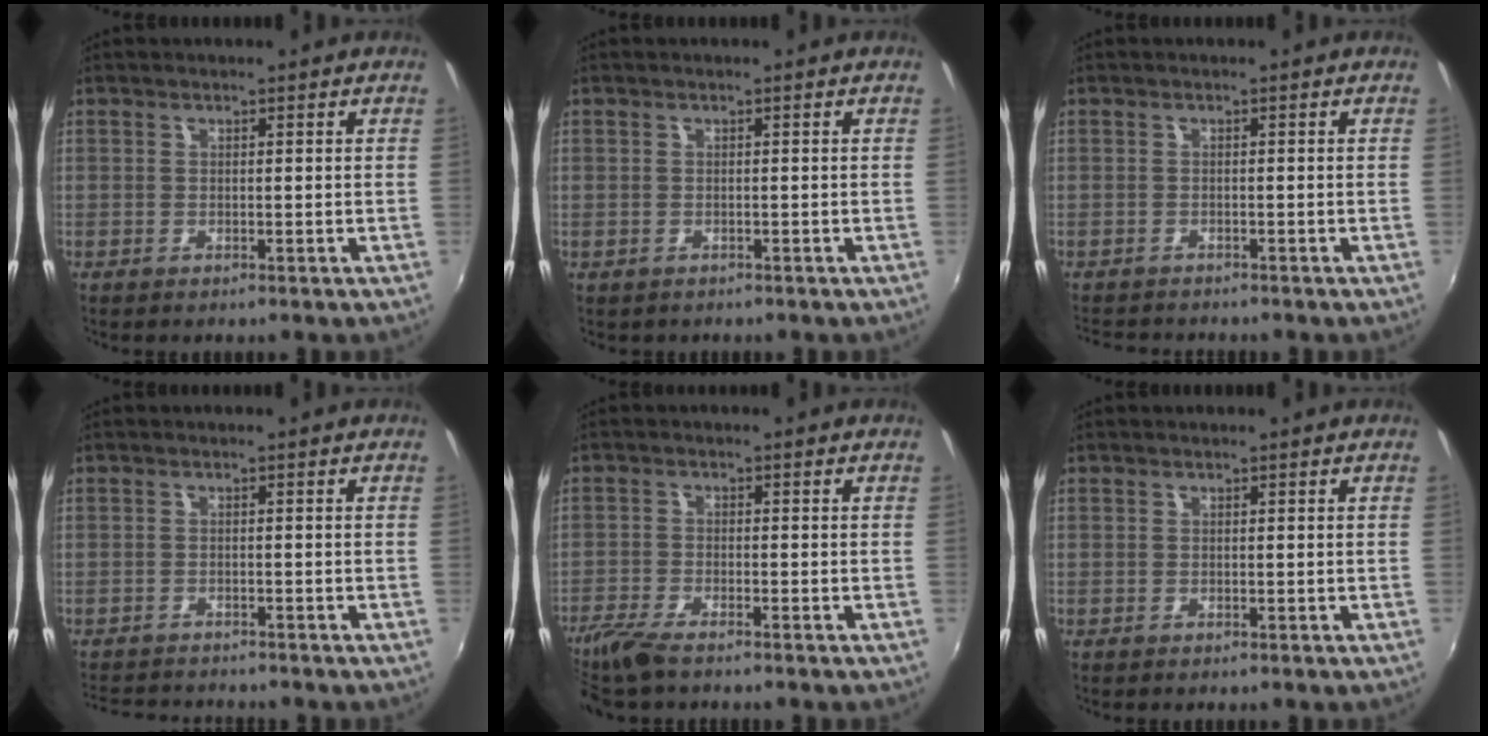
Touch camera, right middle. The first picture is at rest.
{"total": 1.0, "force": [-0.4, 0.9, 0.0], "torque": [-0.001, -0.004, -0.004]}
{"total": 3.9, "force": [-3.7, 0.7, 0.9], "torque": [-0.029, -0.021, -0.063]}
{"total": 6.4, "force": [-6.1, 1.1, 1.6], "torque": [-0.048, -0.014, -0.099]}
{"total": 6.9, "force": [-5.7, 1.1, 3.6], "torque": [-0.099, -0.026, -0.112]}
{"total": 0.0}